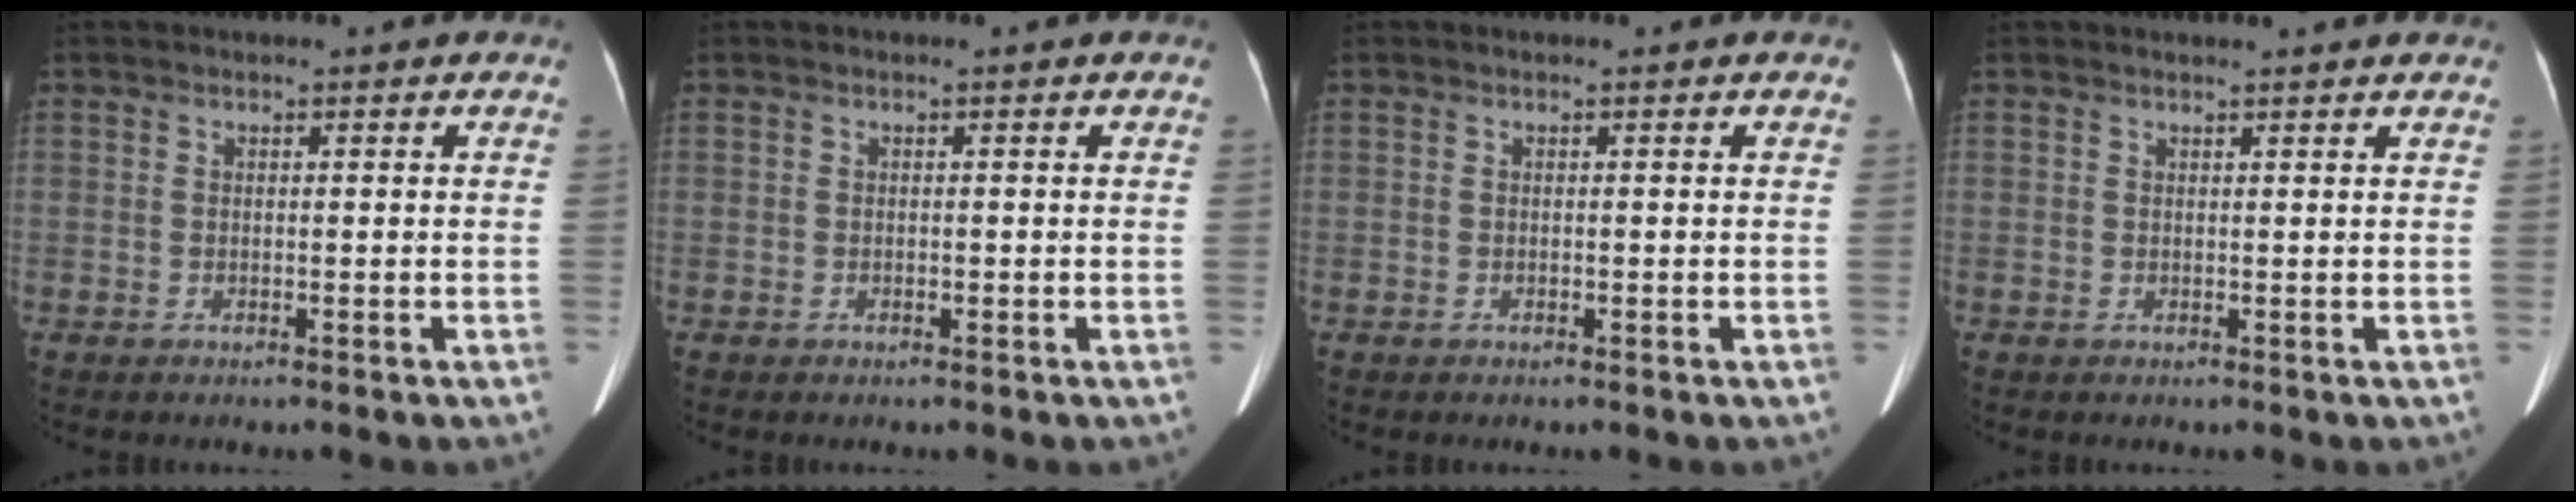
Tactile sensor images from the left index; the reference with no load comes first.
{"total": 0.0}
{"total": 0.0}
{"total": 3.6, "force": [3.4, 0.2, 1.2], "torque": [-0.018, 0.016, 0.035]}